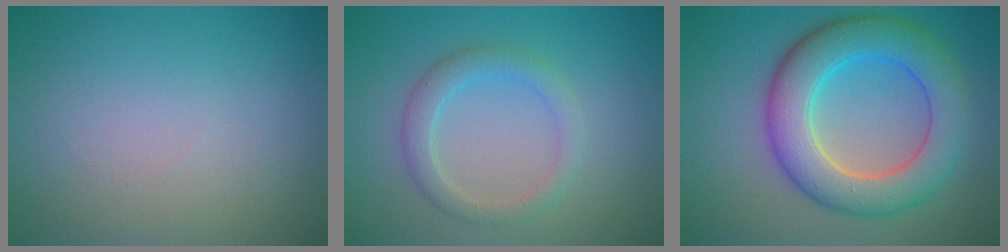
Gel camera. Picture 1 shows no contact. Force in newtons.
{"total": 2.7, "press": 2.7, "slide": 0.3}
{"total": 8.4, "press": 8.4, "slide": 0.5}